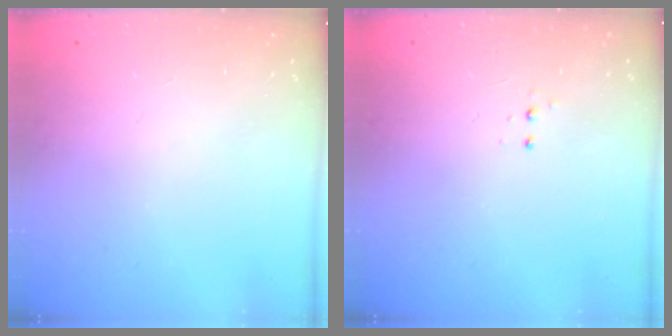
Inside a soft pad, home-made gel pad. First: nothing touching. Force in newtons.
{"total": 3.3, "press": 3.2, "slide": 0.7}